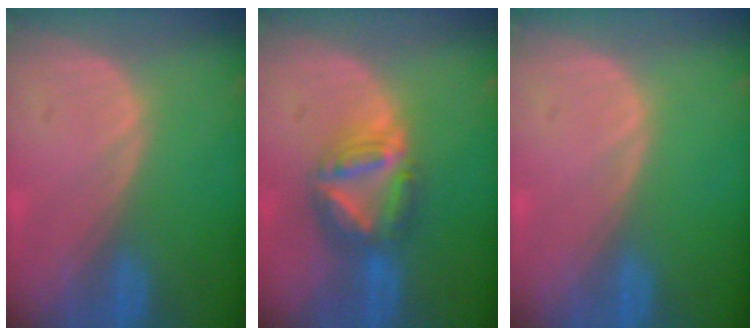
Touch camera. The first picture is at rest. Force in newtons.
{"total": 7.9, "press": 6.7, "slide": 4.1}
{"total": 0.0}